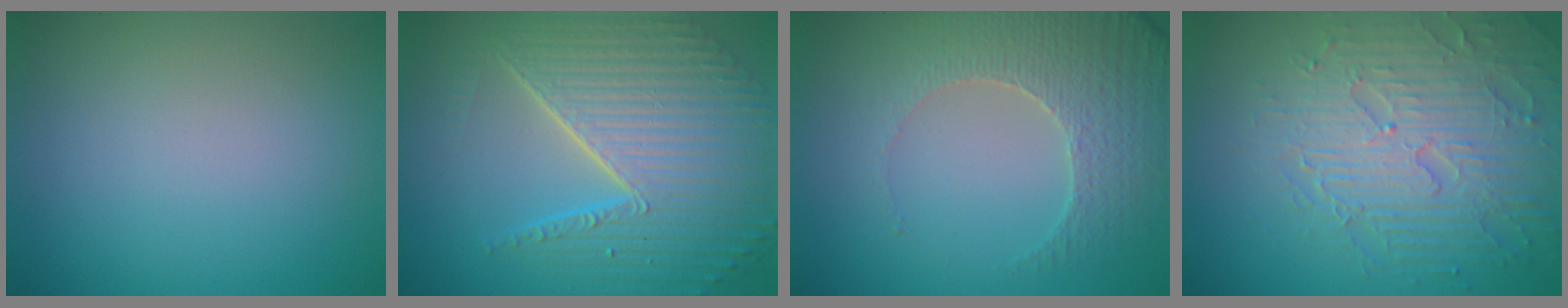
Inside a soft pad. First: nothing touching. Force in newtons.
{"total": 10.1, "press": 6.5, "slide": 7.7}
{"total": 4.1, "press": 4.1, "slide": 0.4}
{"total": 7.3, "press": 5.8, "slide": 4.4}